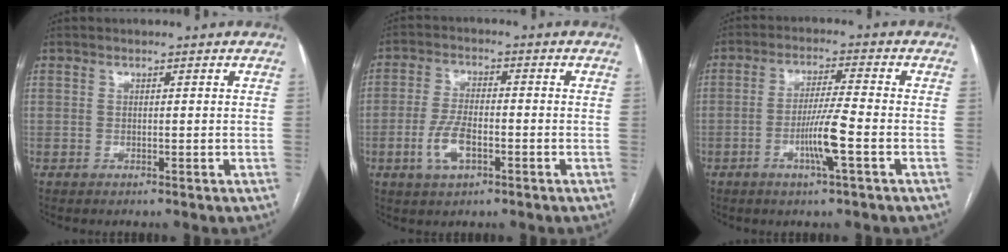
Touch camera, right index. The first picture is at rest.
{"total": 6.1, "force": [-2.4, 2.5, 5.1], "torque": [-0.108, 0.001, -0.042]}
{"total": 6.9, "force": [-2.5, -0.5, 6.4], "torque": [-0.125, -0.005, -0.048]}